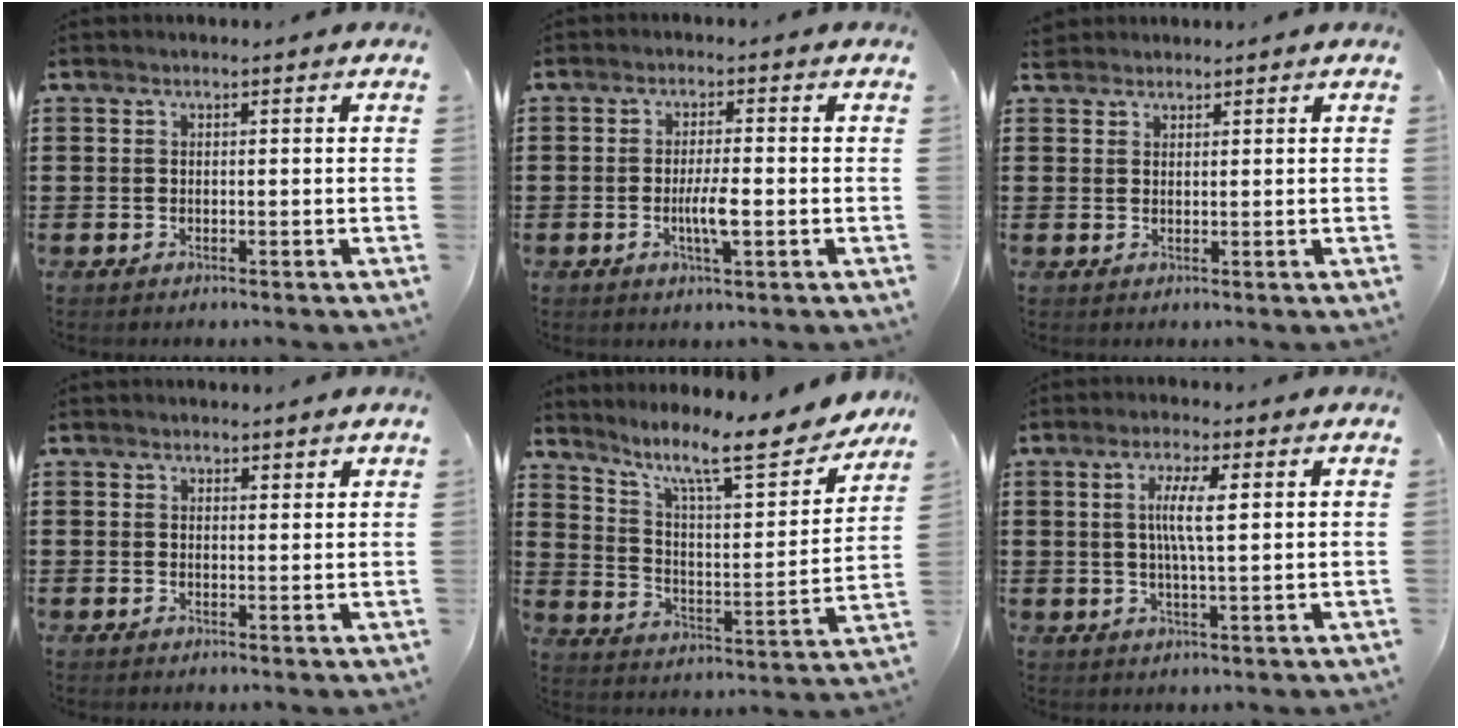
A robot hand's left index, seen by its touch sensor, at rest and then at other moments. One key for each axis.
{"total": 4.0, "fx": -0.8, "fy": 0.7, "fz": 3.9, "tx": -0.074, "ty": -0.001, "tz": -0.018}
{"total": 1.8, "fx": 1.6, "fy": 0.9, "fz": -0.1, "tx": -0.005, "ty": 0.005, "tz": 0.032}
{"total": 1.3, "fx": 1.2, "fy": 0.5, "fz": 0.1, "tx": 0.003, "ty": -0.001, "tz": 0.023}
{"total": 11.6, "fx": 9.3, "fy": 1.7, "fz": 6.8, "tx": -0.141, "ty": -0.054, "tz": 0.151}
{"total": 5.4, "fx": 1.1, "fy": 0.8, "fz": 5.2, "tx": -0.102, "ty": 0.002, "tz": 0.016}